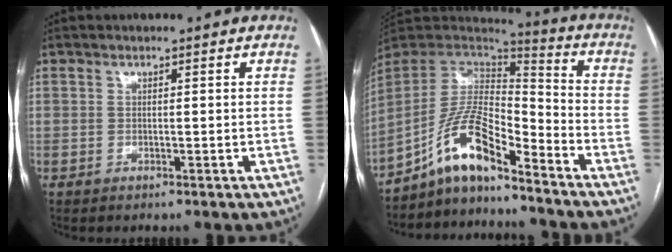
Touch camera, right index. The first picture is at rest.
{"total": 11.6, "force": [-8.4, 2.7, 7.6], "torque": [-0.149, 0.028, -0.153]}